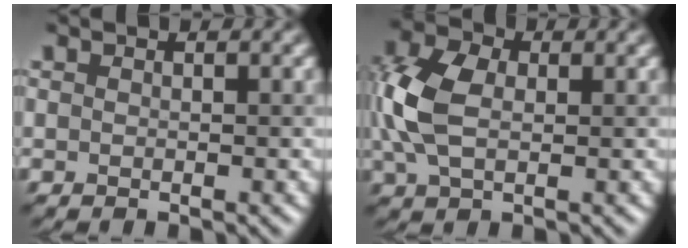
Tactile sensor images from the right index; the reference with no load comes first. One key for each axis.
{"total": 6.5, "fx": 0.7, "fy": 4.3, "fz": 4.8, "tx": -0.123, "ty": 0.008, "tz": 0.006}